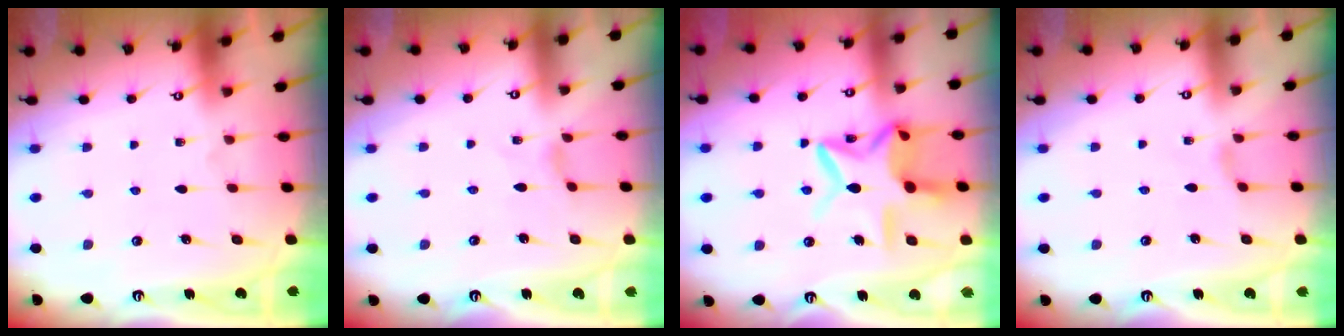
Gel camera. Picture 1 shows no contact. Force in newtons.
{"total": 1.2, "press": 1.2, "slide": 0.3}
{"total": 14.9, "press": 14.8, "slide": 1.1}
{"total": 1.9, "press": 1.8, "slide": 0.5}